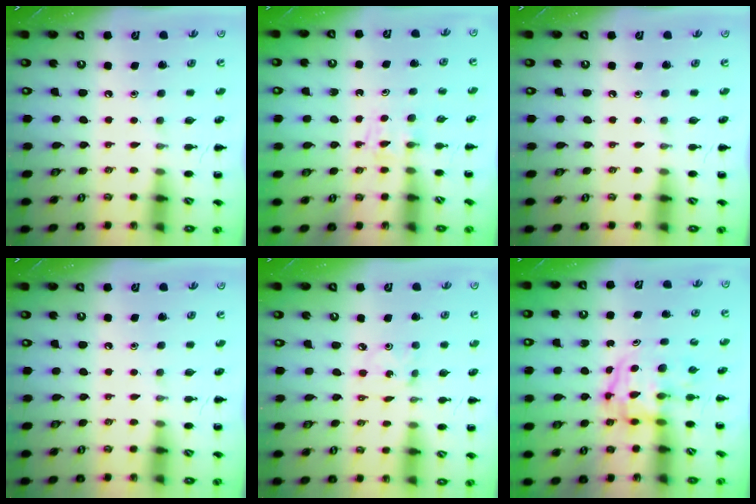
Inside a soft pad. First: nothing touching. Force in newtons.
{"total": 2.5, "press": 2.2, "slide": 1.1}
{"total": 0.0}
{"total": 0.0}
{"total": 1.5, "press": 1.4, "slide": 0.5}
{"total": 3.6, "press": 3.5, "slide": 0.5}